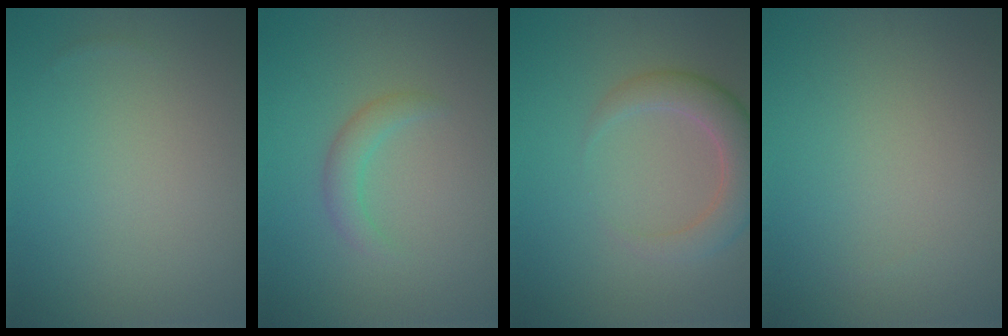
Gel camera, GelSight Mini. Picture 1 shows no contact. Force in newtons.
{"total": 1.7, "press": 1.7, "slide": 0.3}
{"total": 3.7, "press": 3.7, "slide": 0.3}
{"total": 0.0}